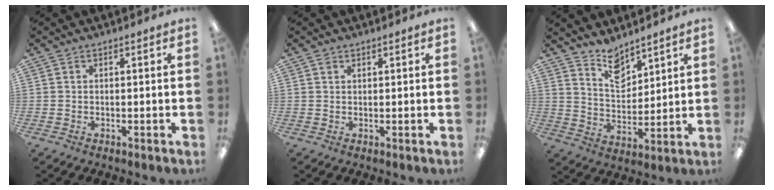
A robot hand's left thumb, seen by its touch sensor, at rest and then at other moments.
{"total": 0.8, "force": [0.6, 0.5, 0.2], "torque": [-0.005, 0.000, 0.012]}
{"total": 8.2, "force": [6.9, 3.8, 2.4], "torque": [-0.042, -0.044, 0.127]}